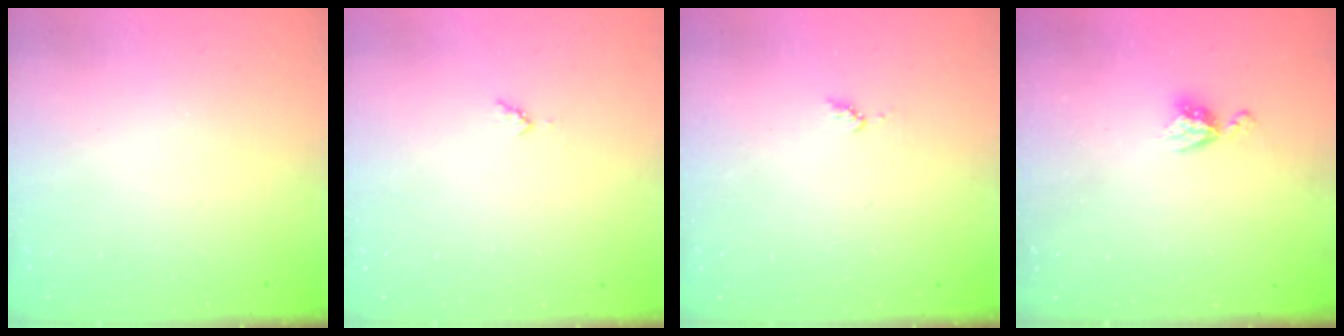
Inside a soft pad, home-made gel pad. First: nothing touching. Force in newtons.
{"total": 3.4, "press": 3.3, "slide": 0.4}
{"total": 4.4, "press": 4.3, "slide": 0.4}
{"total": 5.3, "press": 5.3, "slide": 0.5}